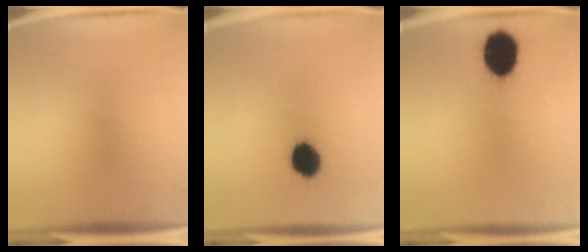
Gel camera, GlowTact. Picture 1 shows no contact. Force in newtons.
{"total": 8.8}
{"total": 12.3}